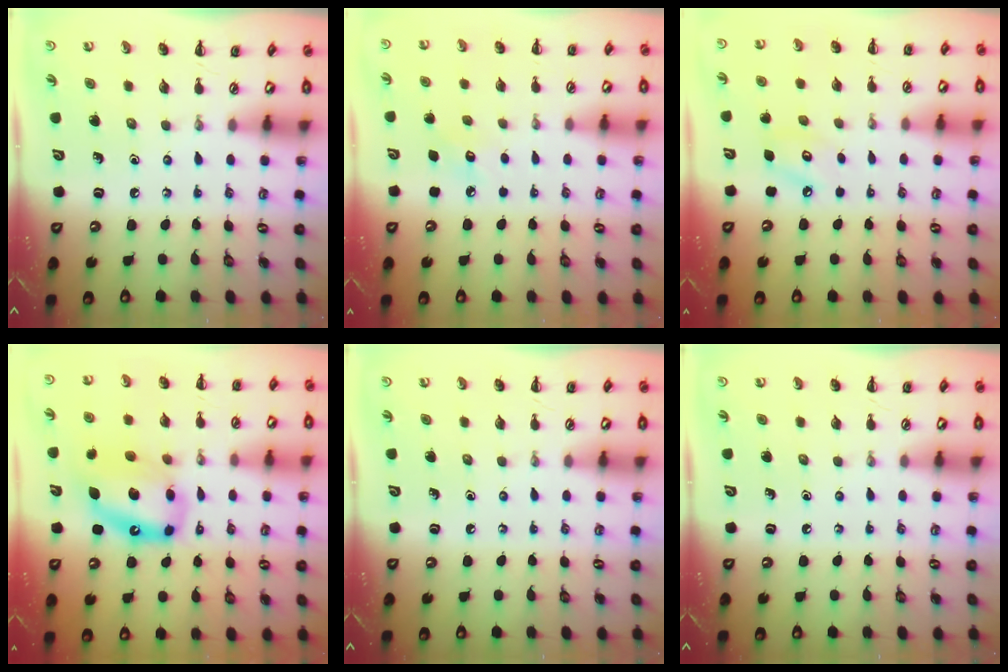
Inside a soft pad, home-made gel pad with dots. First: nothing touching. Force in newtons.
{"total": 6.0, "press": 5.7, "slide": 1.6}
{"total": 4.7, "press": 4.7, "slide": 0.7}
{"total": 14.5, "press": 14.0, "slide": 3.9}
{"total": 0.0}
{"total": 0.0}